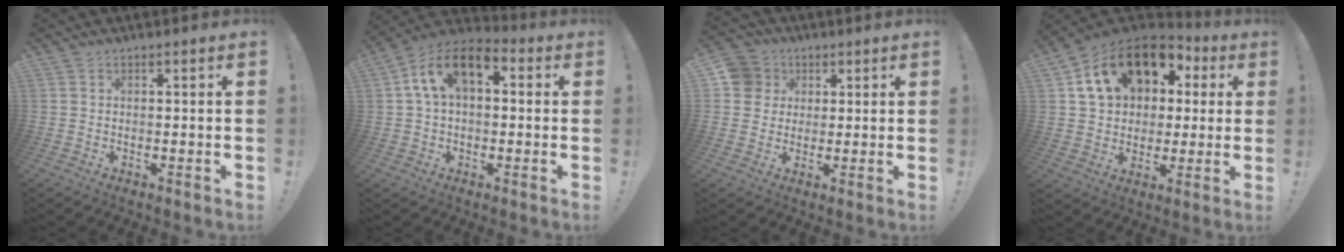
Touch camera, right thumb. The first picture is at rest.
{"total": 12.2, "force": [3.9, 7.0, 9.2], "torque": [-0.156, 0.006, 0.074]}
{"total": 7.8, "force": [2.1, 7.3, 1.7], "torque": [-0.031, -0.004, 0.043]}
{"total": 19.2, "force": [8.0, 13.4, 11.2], "torque": [-0.179, -0.016, 0.156]}